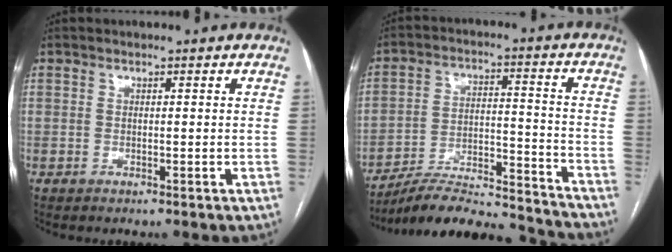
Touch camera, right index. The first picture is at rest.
{"total": 17.4, "force": [-16.8, 1.2, 4.3], "torque": [-0.077, 0.021, -0.259]}